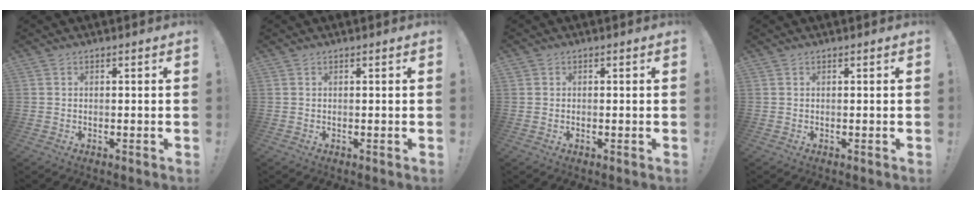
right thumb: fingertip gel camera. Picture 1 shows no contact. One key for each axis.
{"total": 0.0}
{"total": 0.6, "fx": 0.2, "fy": 0.5, "fz": -0.2, "tx": 0.003, "ty": 0.003, "tz": 0.003}
{"total": 0.0}